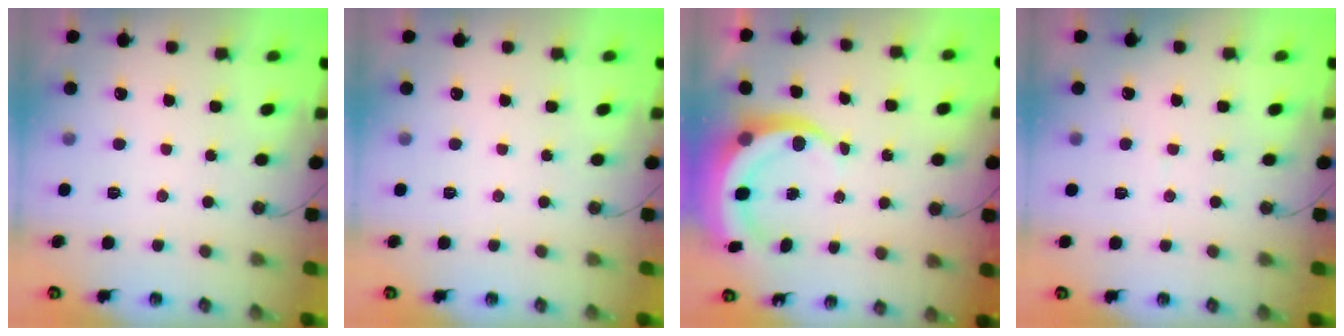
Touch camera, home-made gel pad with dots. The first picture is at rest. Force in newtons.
{"total": 0.0}
{"total": 8.8, "press": 8.6, "slide": 1.6}
{"total": 1.8, "press": 1.8, "slide": 0.1}